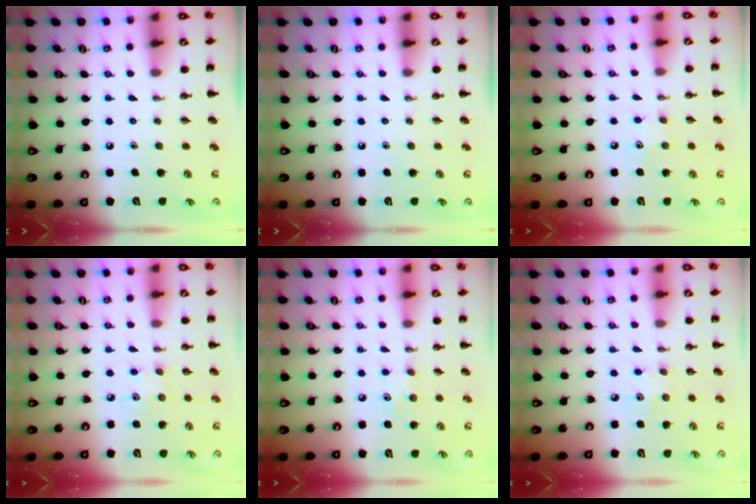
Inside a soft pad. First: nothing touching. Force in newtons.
{"total": 0.0}
{"total": 4.3, "press": 4.2, "slide": 1.1}
{"total": 3.5, "press": 3.4, "slide": 0.9}
{"total": 7.1, "press": 6.9, "slide": 1.7}
{"total": 3.5, "press": 3.3, "slide": 0.9}